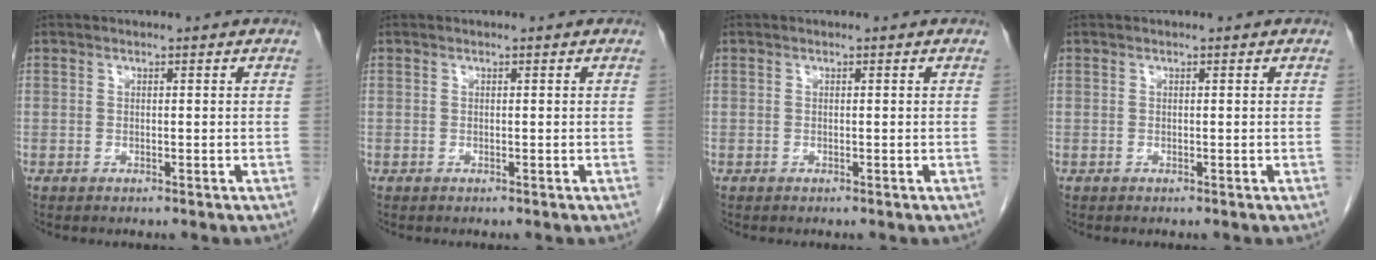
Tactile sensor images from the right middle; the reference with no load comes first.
{"total": 0.0}
{"total": 0.0}
{"total": 0.0}